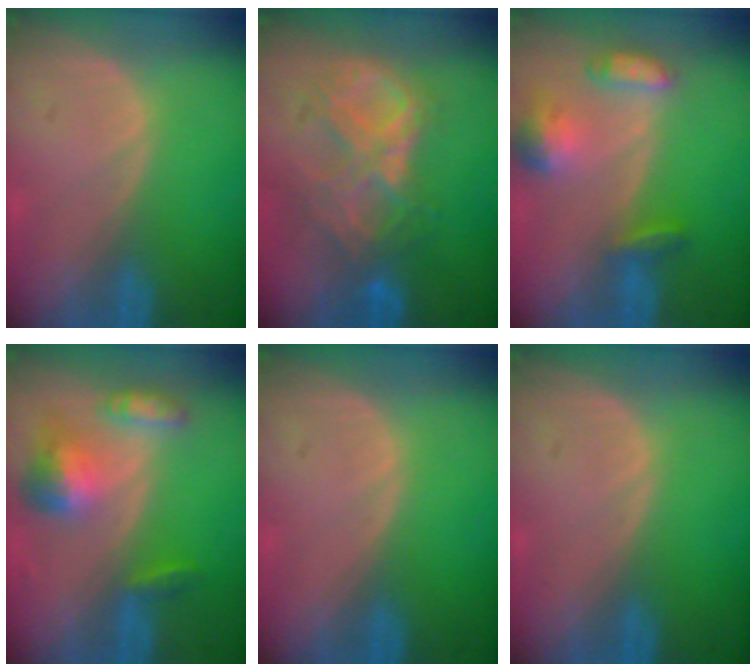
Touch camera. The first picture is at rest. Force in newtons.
{"total": 9.0, "press": 7.8, "slide": 4.6}
{"total": 6.5, "press": 6.3, "slide": 1.8}
{"total": 6.7, "press": 6.3, "slide": 2.5}
{"total": 0.0}
{"total": 0.0}